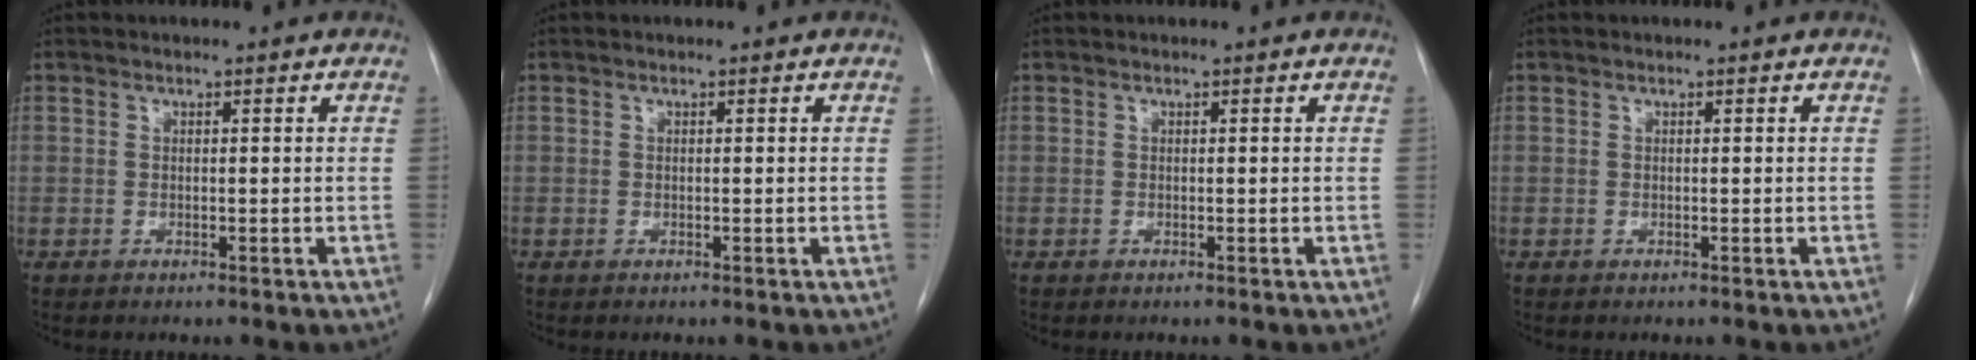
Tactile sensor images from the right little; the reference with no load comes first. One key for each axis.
{"total": 0.0}
{"total": 0.0}
{"total": 0.0}